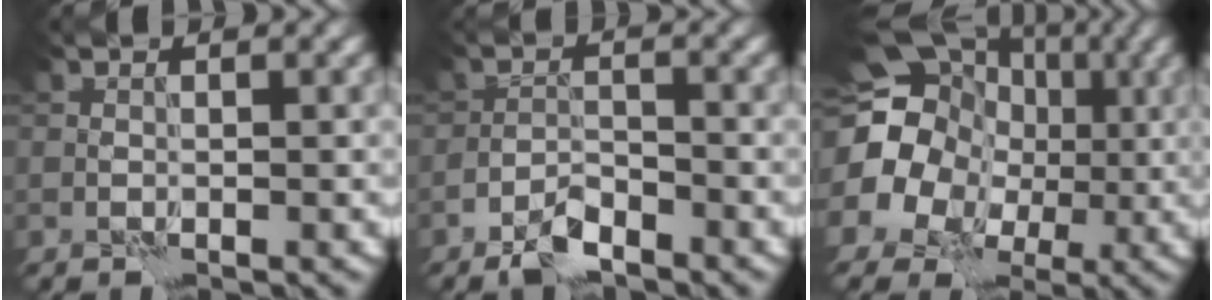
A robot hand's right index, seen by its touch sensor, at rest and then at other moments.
{"total": 2.7, "force": [-2.1, 0.9, 1.4], "torque": [-0.027, 0.005, -0.045]}
{"total": 15.9, "force": [1.8, 14.2, 7.1], "torque": [-0.168, 0.015, 0.019]}